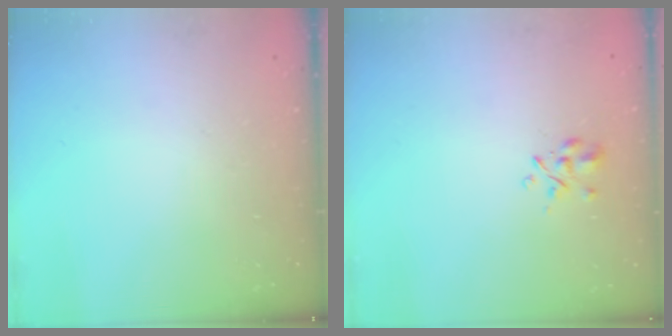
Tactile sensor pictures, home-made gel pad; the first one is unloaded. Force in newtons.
{"total": 2.7, "press": 2.5, "slide": 1.0}